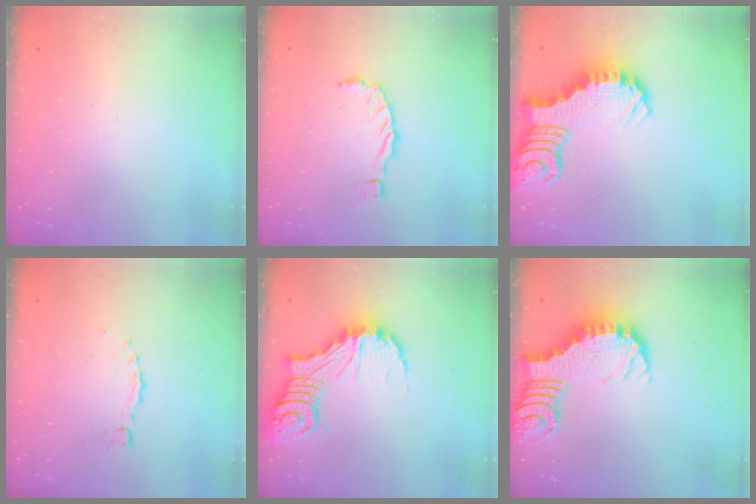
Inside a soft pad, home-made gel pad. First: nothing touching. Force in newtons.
{"total": 0.0}
{"total": 3.5, "press": 3.4, "slide": 0.6}
{"total": 0.0}
{"total": 12.4, "press": 12.3, "slide": 1.5}
{"total": 3.3, "press": 3.3, "slide": 0.5}